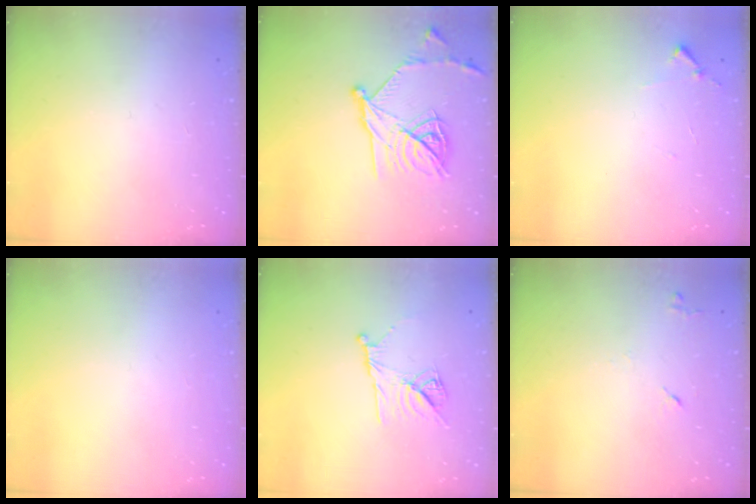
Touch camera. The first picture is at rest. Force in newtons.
{"total": 17.6, "press": 17.6, "slide": 0.9}
{"total": 6.8, "press": 6.8, "slide": 0.6}
{"total": 0.0}
{"total": 9.9, "press": 9.8, "slide": 1.2}
{"total": 5.6, "press": 5.5, "slide": 0.9}